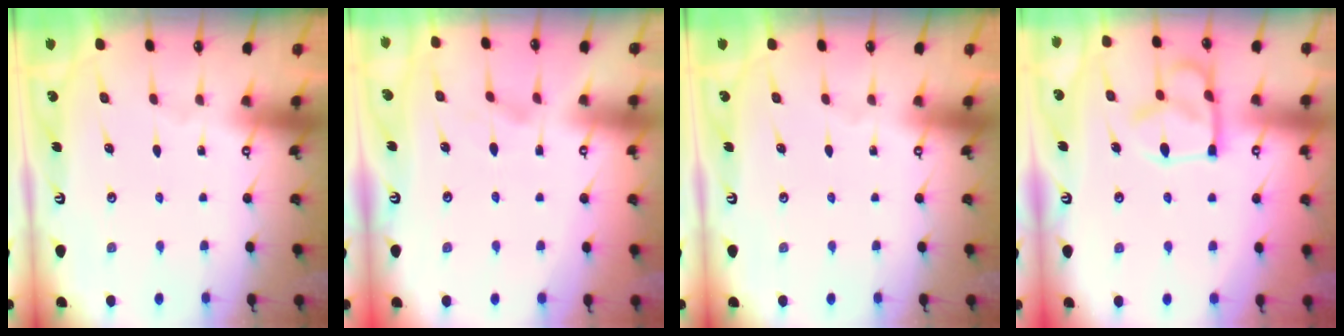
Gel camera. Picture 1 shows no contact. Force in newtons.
{"total": 2.9, "press": 2.7, "slide": 1.0}
{"total": 0.0}
{"total": 14.4, "press": 14.3, "slide": 1.2}